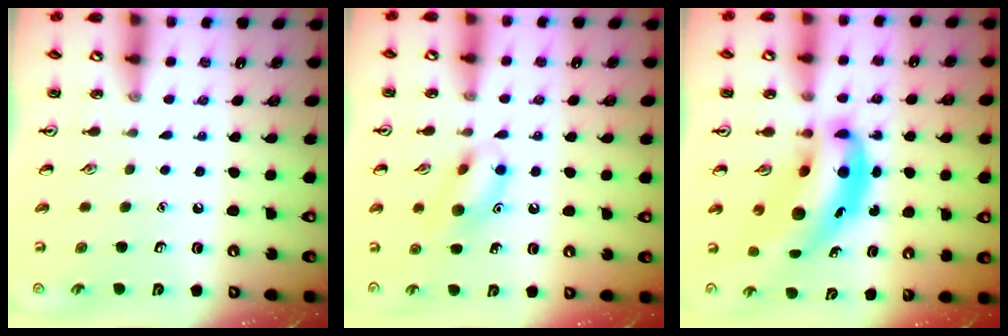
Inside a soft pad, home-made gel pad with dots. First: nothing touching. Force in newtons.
{"total": 10.1, "press": 10.0, "slide": 1.2}
{"total": 11.9, "press": 11.5, "slide": 3.3}